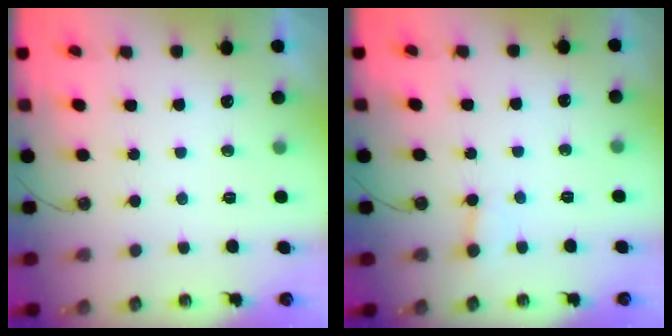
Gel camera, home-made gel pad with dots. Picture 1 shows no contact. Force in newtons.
{"total": 2.1, "press": 2.1, "slide": 0.1}